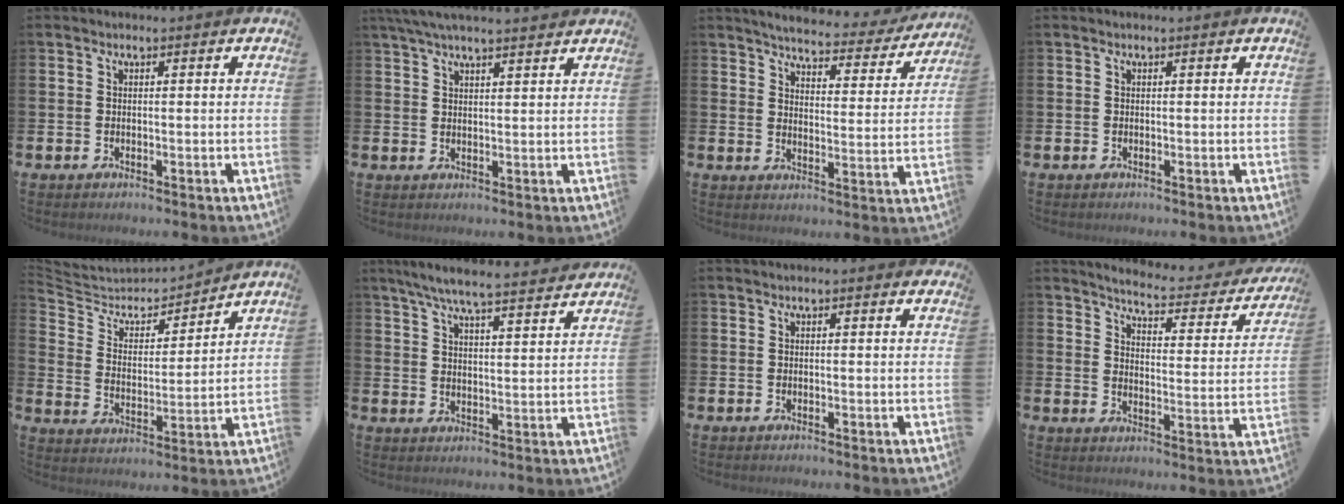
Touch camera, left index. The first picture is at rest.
{"total": 4.8, "force": [4.4, 0.4, 2.0], "torque": [-0.042, -0.010, 0.079]}
{"total": 4.3, "force": [4.1, 0.7, 1.1], "torque": [-0.033, -0.035, 0.061]}
{"total": 0.0}
{"total": 5.7, "force": [5.4, 2.0, 0.6], "torque": [-0.047, -0.051, 0.089]}
{"total": 7.3, "force": [6.8, 0.3, 2.6], "torque": [-0.063, -0.039, 0.119]}
{"total": 0.6, "force": [0.5, 0.0, 0.3], "torque": [0.008, -0.005, 0.005]}
{"total": 4.5, "force": [4.2, 0.5, 1.4], "torque": [-0.040, -0.039, 0.063]}